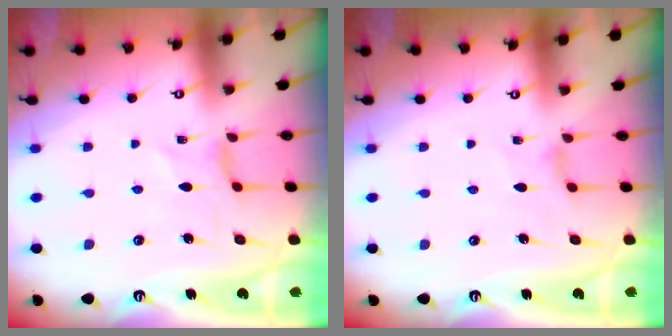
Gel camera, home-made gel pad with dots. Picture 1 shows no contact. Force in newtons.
{"total": 2.9, "press": 2.9, "slide": 0.4}